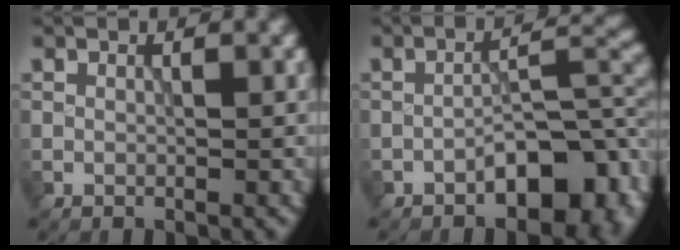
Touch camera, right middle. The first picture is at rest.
{"total": 6.8, "force": [-3.2, 2.9, 5.3], "torque": [-0.067, 0.017, -0.053]}